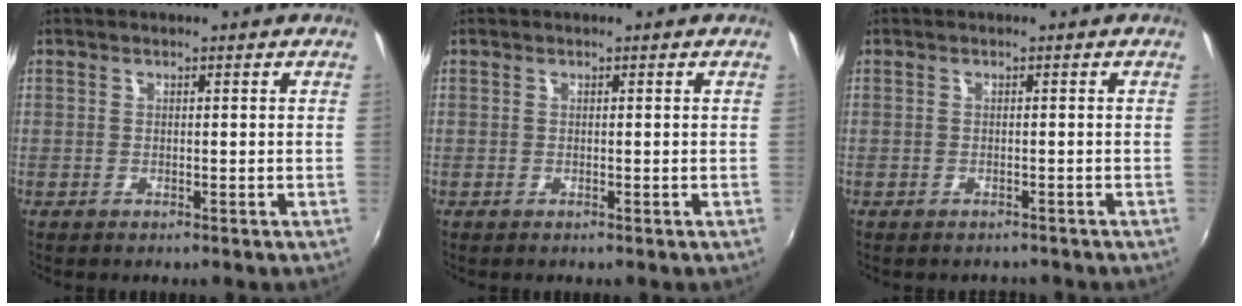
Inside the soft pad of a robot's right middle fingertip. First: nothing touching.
{"total": 0.0}
{"total": 1.7, "force": [-1.4, 0.7, 0.3], "torque": [-0.009, -0.007, -0.018]}